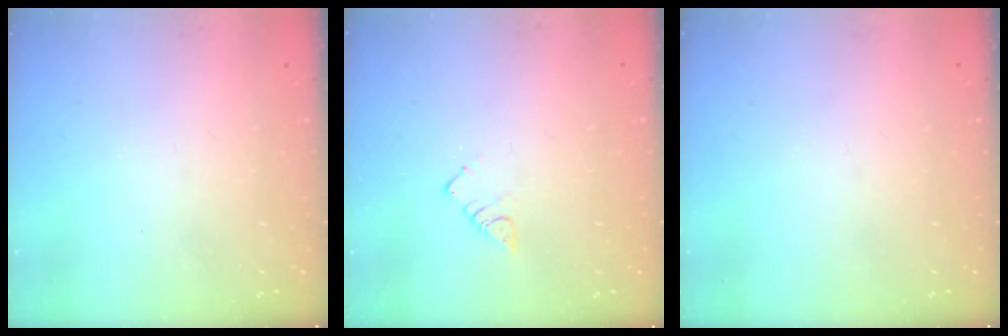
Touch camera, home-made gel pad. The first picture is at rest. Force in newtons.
{"total": 2.9, "press": 2.9, "slide": 0.5}
{"total": 0.0}